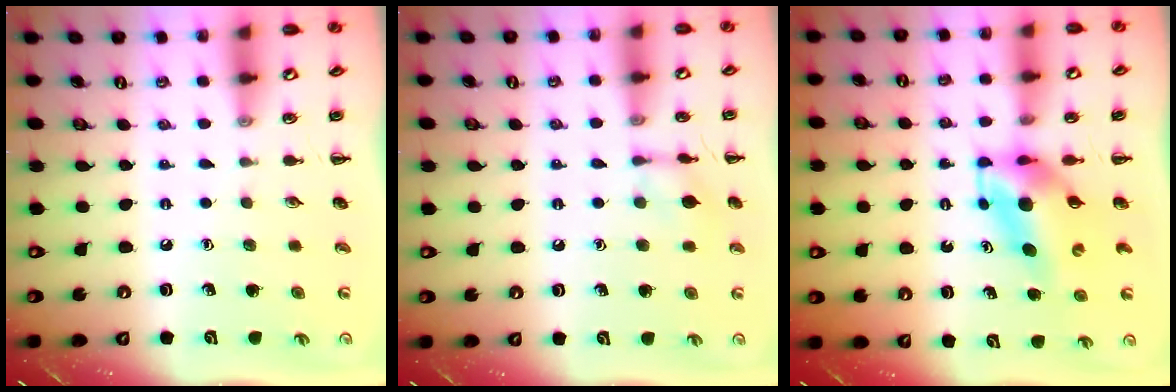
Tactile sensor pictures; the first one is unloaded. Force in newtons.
{"total": 7.4, "press": 7.3, "slide": 1.2}
{"total": 5.4, "press": 5.1, "slide": 1.5}